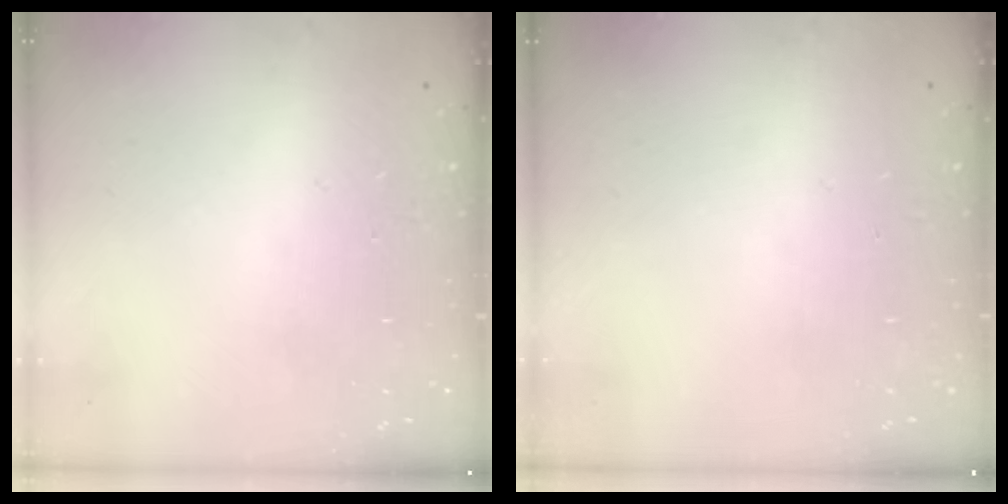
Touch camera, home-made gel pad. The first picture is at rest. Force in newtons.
{"total": 0.0}